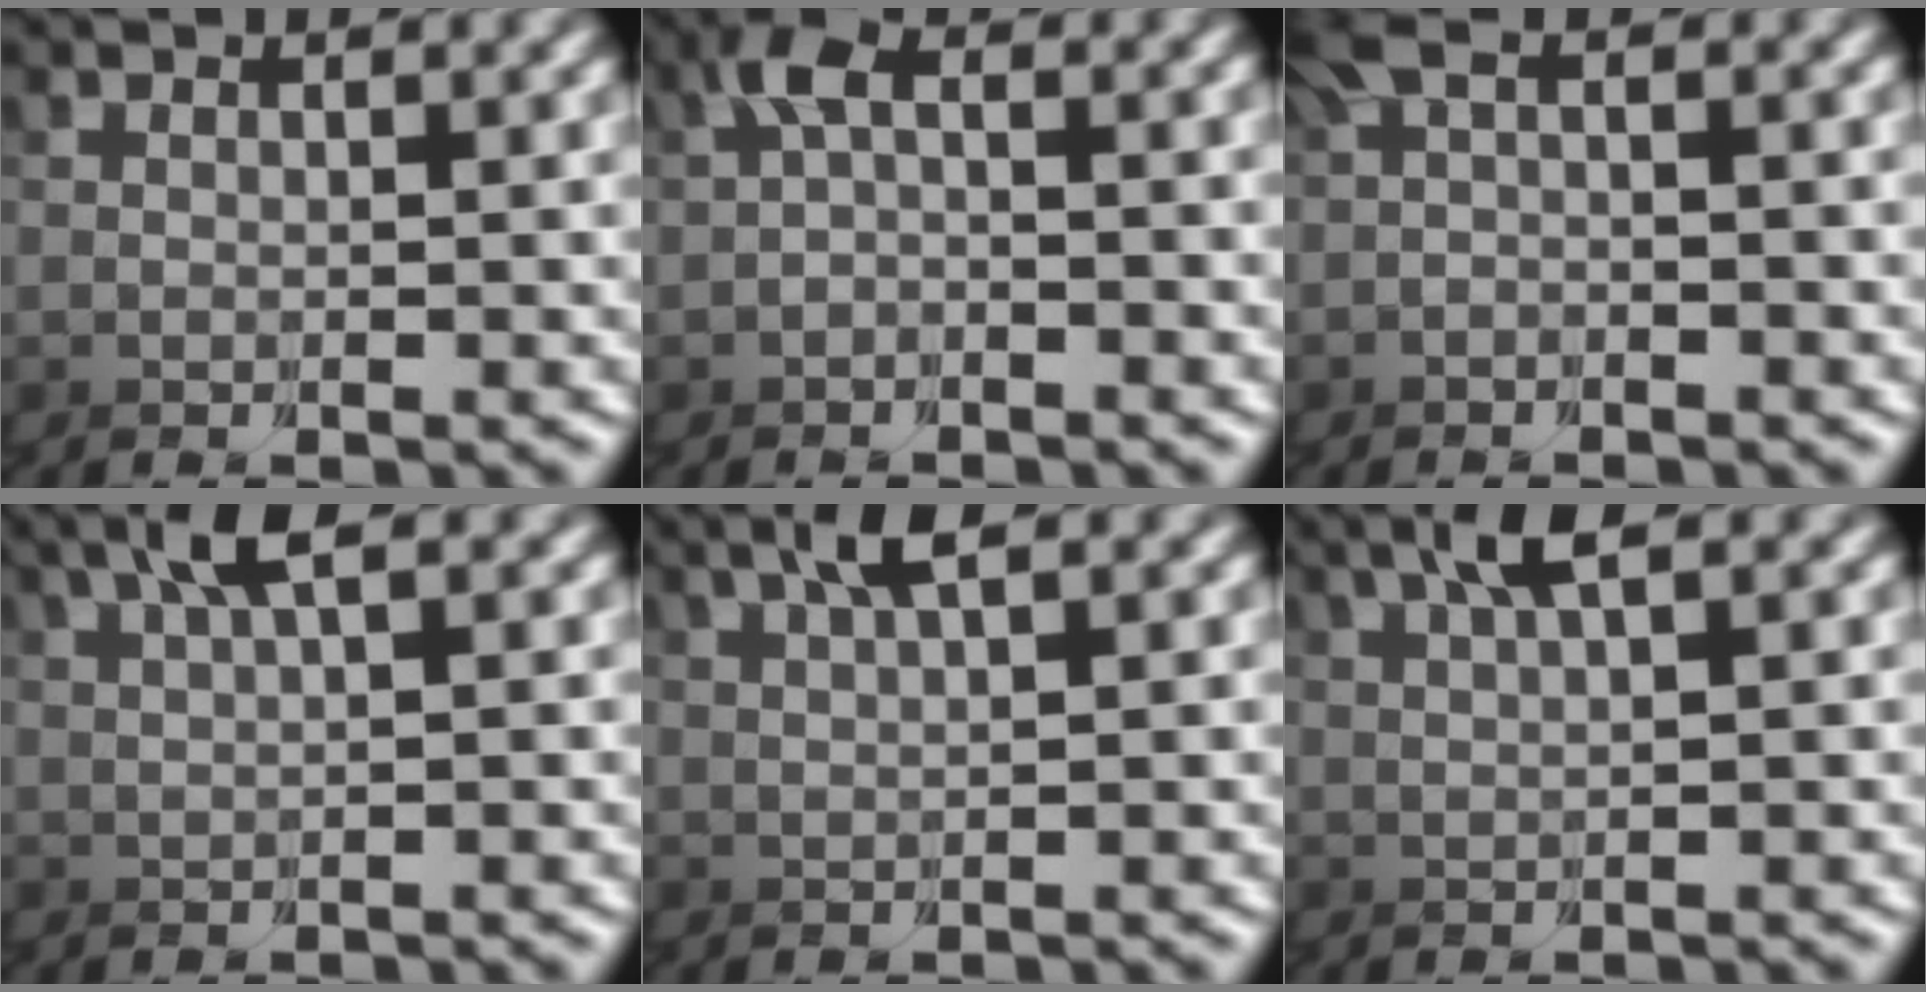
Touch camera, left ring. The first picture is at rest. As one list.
[{"total": 1.7, "force": [-1.2, 0.1, 1.2], "torque": [-0.063, -0.008, -0.015]}, {"total": 1.8, "force": [-1.4, -0.8, 0.8], "torque": [-0.060, -0.012, -0.011]}, {"total": 2.2, "force": [1.0, -1.0, 1.7], "torque": [-0.055, 0.012, 0.019]}, {"total": 1.8, "force": [0.9, -1.2, 1.0], "torque": [-0.044, 0.012, 0.016]}, {"total": 1.9, "force": [0.9, -1.1, 1.2], "torque": [-0.049, 0.012, 0.017]}]